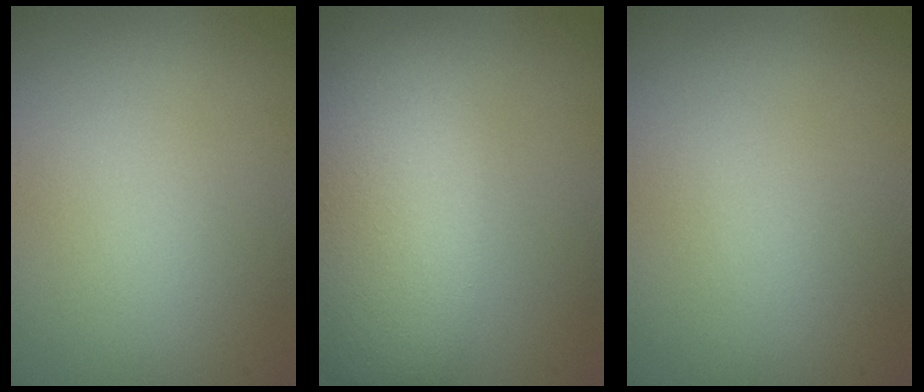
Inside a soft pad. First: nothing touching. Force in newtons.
{"total": 8.1, "press": 8.1, "slide": 0.5}
{"total": 0.0}